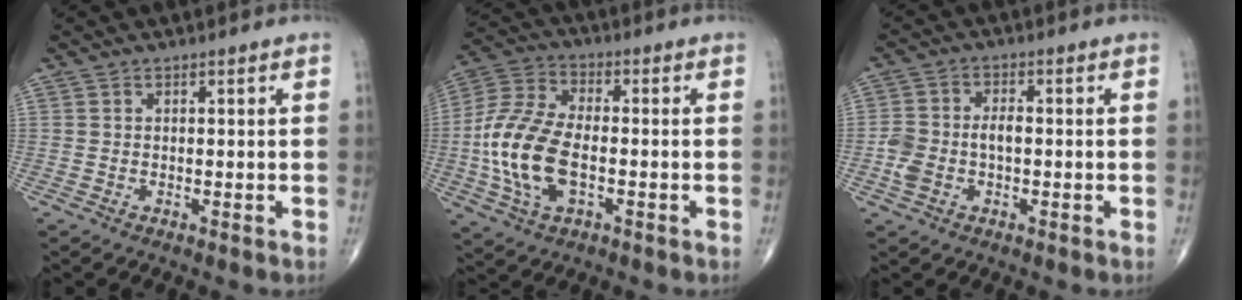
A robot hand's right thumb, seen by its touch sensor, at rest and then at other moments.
{"total": 15.3, "force": [-2.6, 8.0, 12.8], "torque": [-0.274, 0.017, -0.052]}
{"total": 6.5, "force": [-1.2, 4.1, 5.0], "torque": [-0.114, 0.024, -0.021]}